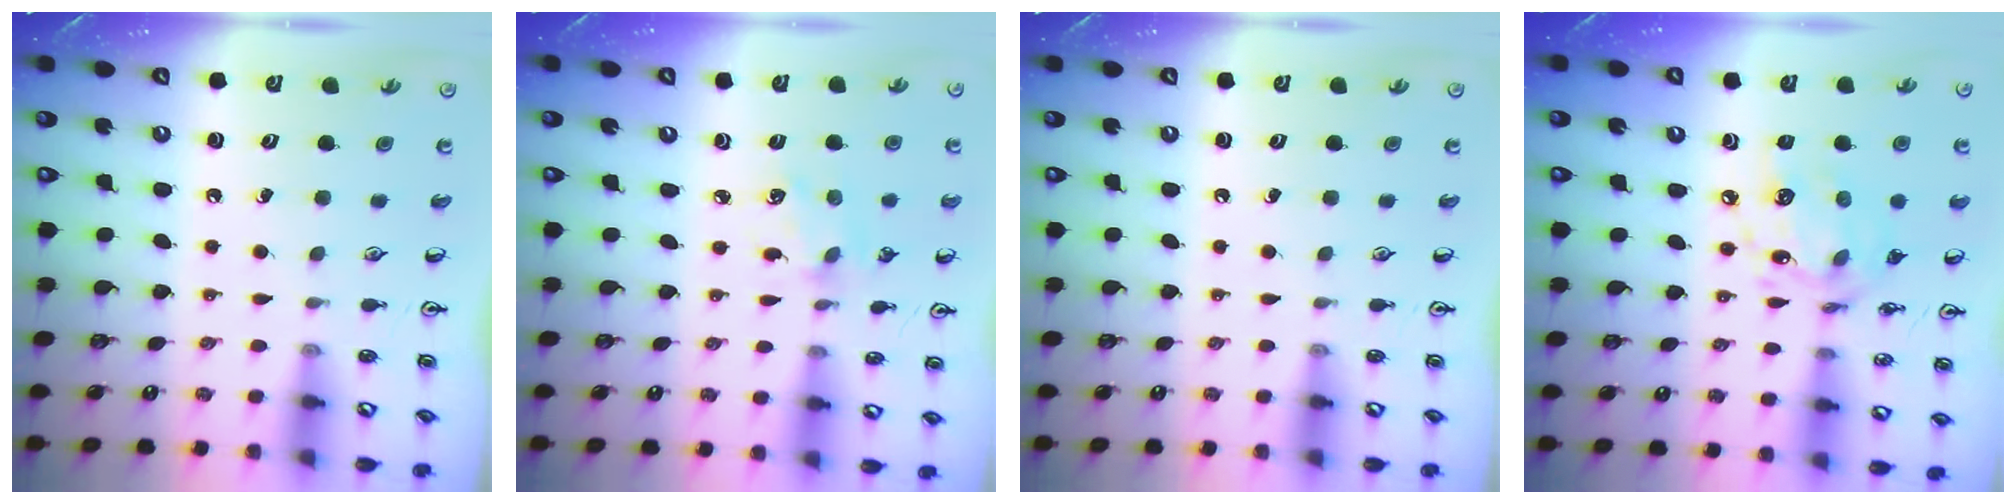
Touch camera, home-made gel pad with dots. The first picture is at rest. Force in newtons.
{"total": 1.7, "press": 1.7, "slide": 0.4}
{"total": 0.0}
{"total": 12.0, "press": 12.0, "slide": 0.8}